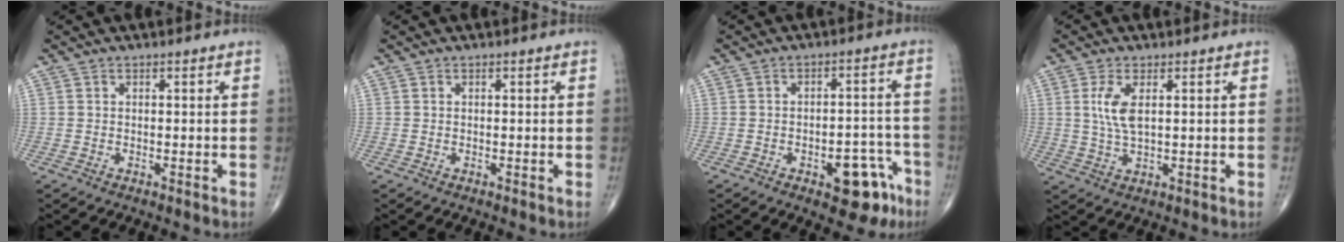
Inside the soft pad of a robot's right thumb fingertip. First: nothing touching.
{"total": 0.0}
{"total": 11.7, "force": [-5.5, 5.6, 8.7], "torque": [-0.076, 0.044, -0.063]}
{"total": 5.4, "force": [1.3, 2.1, 4.8], "torque": [-0.107, -0.006, 0.031]}